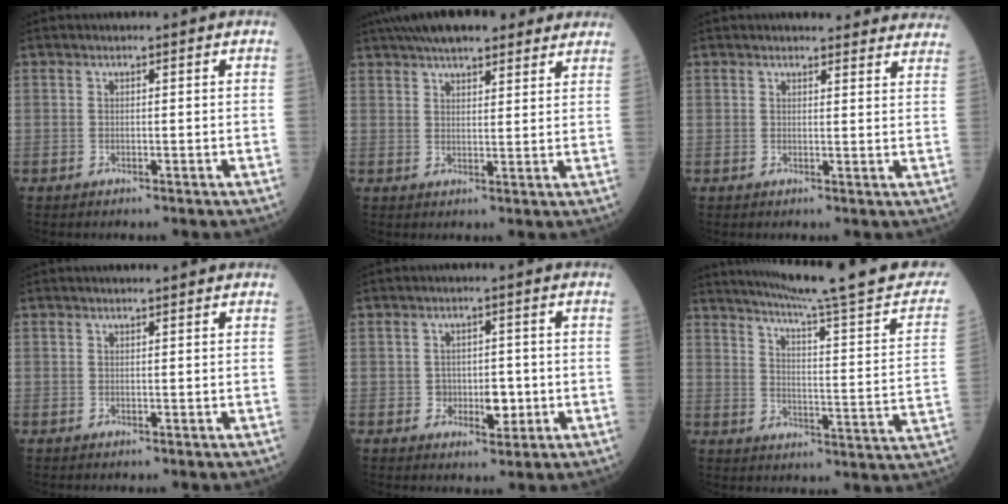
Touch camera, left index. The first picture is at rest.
{"total": 14.4, "force": [11.5, 4.0, 7.7], "torque": [-0.121, 0.047, 0.162]}
{"total": 11.6, "force": [11.1, 2.1, 2.6], "torque": [0.004, -0.010, 0.100]}
{"total": 1.7, "force": [1.6, -0.1, 0.5], "torque": [-0.008, 0.005, 0.021]}
{"total": 3.7, "force": [-0.7, 2.5, 2.6], "torque": [-0.031, 0.004, -0.005]}
{"total": 23.6, "force": [20.8, -0.2, 11.0], "torque": [-0.156, -0.057, 0.269]}